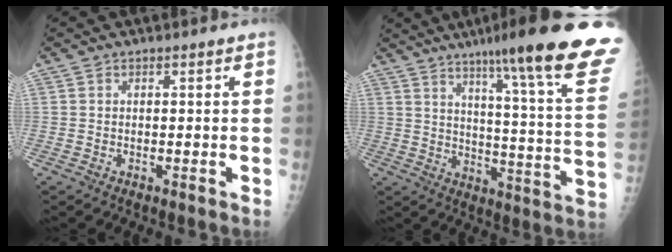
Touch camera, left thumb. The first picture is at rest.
{"total": 26.5, "force": [18.6, 1.5, 18.9], "torque": [-0.241, -0.097, 0.249]}